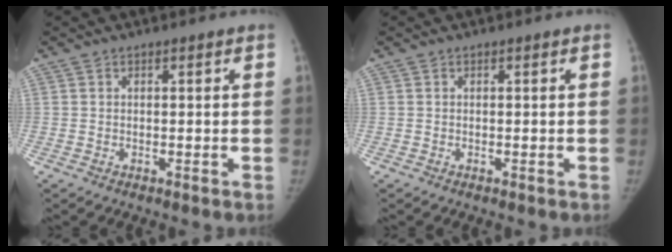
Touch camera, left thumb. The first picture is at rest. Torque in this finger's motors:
{"motor_torque": [0.02, -0.01, 0.08, -0.07, 0.00]}